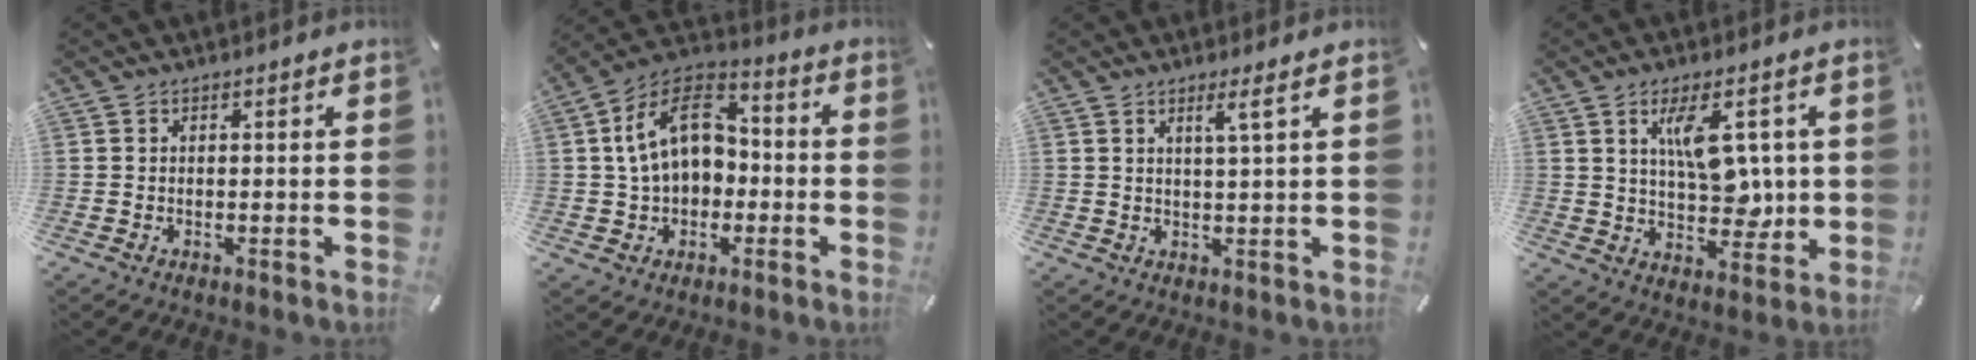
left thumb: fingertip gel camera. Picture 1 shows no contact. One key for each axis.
{"total": 14.6, "fx": 1.4, "fy": 11.1, "fz": 9.4, "tx": -0.184, "ty": 0.012, "tz": 0.024}
{"total": 3.9, "fx": 2.0, "fy": -0.3, "fz": 3.3, "tx": -0.068, "ty": -0.004, "tz": 0.033}
{"total": 11.6, "fx": 3.4, "fy": 6.6, "fz": 8.9, "tx": -0.130, "ty": -0.004, "tz": 0.060}